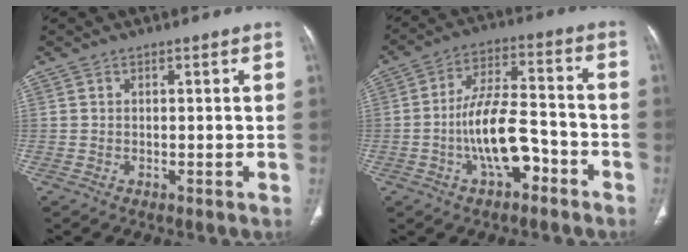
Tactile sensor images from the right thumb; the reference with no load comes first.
{"total": 11.9, "force": [-4.5, 5.6, 9.5], "torque": [-0.164, 0.047, -0.077]}